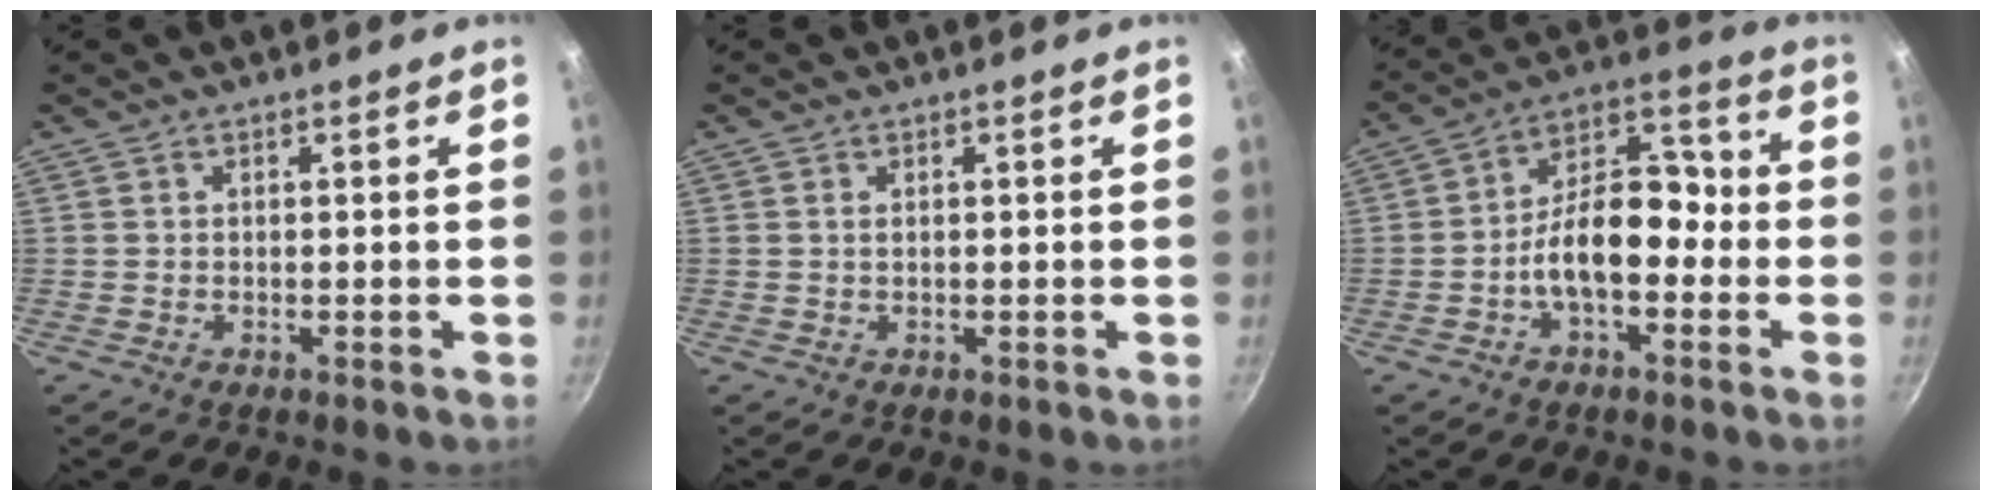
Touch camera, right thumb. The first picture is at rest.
{"total": 0.8, "force": [0.1, 0.2, 0.8], "torque": [-0.014, 0.000, 0.001]}
{"total": 12.6, "force": [-3.2, 7.4, 9.7], "torque": [-0.119, 0.061, -0.065]}